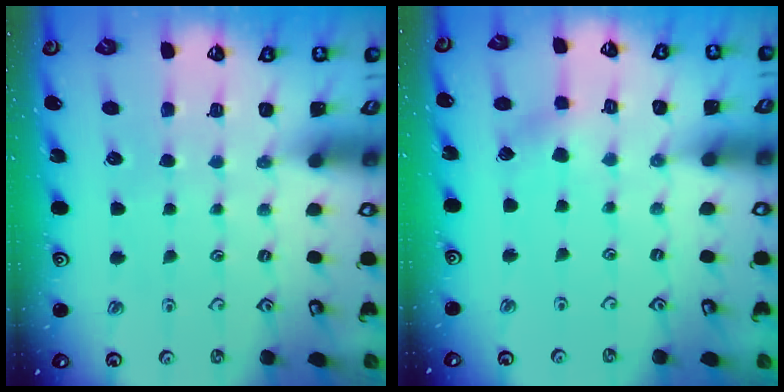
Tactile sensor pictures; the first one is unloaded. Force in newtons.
{"total": 2.6, "press": 2.4, "slide": 0.9}